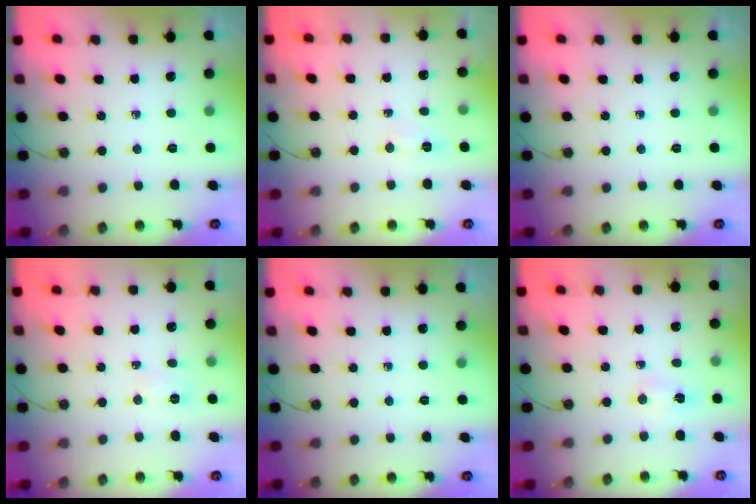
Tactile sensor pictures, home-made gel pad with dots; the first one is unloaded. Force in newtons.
{"total": 3.4, "press": 3.2, "slide": 1.1}
{"total": 0.0}
{"total": 2.6, "press": 2.5, "slide": 0.8}
{"total": 0.0}
{"total": 2.1, "press": 1.6, "slide": 1.3}